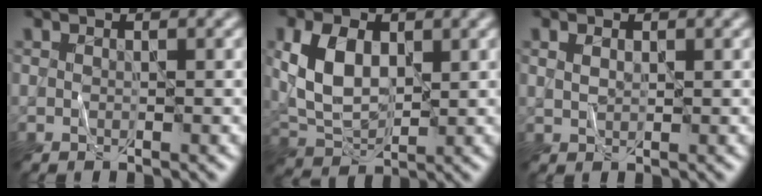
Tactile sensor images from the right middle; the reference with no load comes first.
{"total": 6.0, "force": [1.3, 3.8, 4.5], "torque": [-0.097, 0.006, 0.028]}
{"total": 1.3, "force": [0.7, 0.7, 0.8], "torque": [-0.018, 0.002, 0.017]}